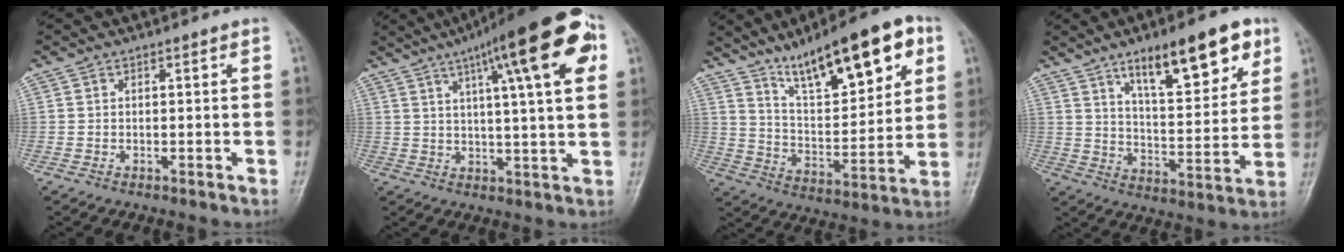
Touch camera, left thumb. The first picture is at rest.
{"total": 20.0, "force": [8.7, 4.1, 17.5], "torque": [-0.242, 0.003, 0.120]}
{"total": 20.0, "force": [11.6, 6.5, 14.9], "torque": [-0.195, -0.040, 0.200]}
{"total": 17.3, "force": [9.9, 5.7, 13.0], "torque": [-0.161, -0.044, 0.158]}